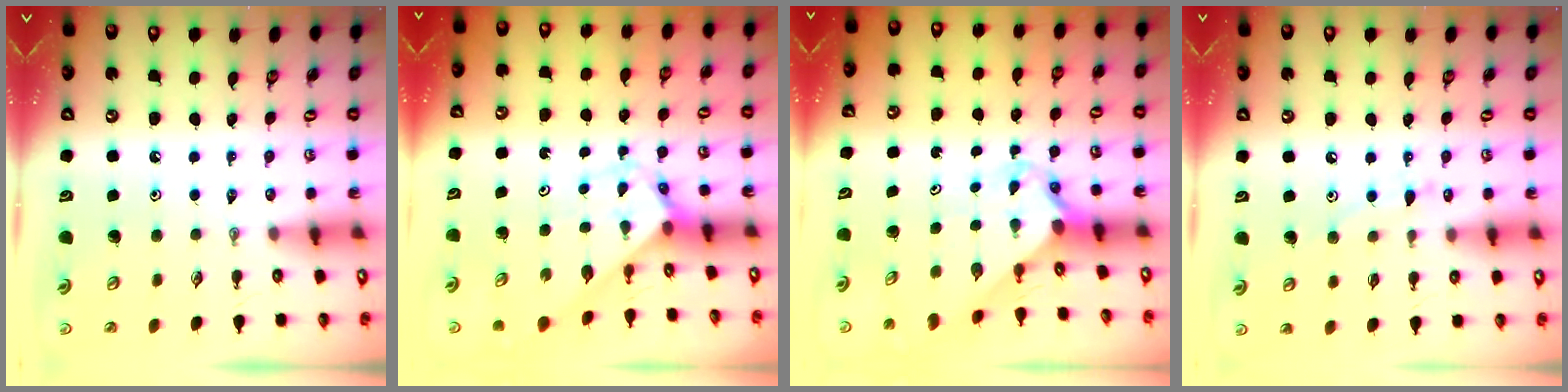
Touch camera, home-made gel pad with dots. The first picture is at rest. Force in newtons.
{"total": 2.9, "press": 2.9, "slide": 0.1}
{"total": 2.3, "press": 2.3, "slide": 0.2}
{"total": 6.9, "press": 6.9, "slide": 0.4}